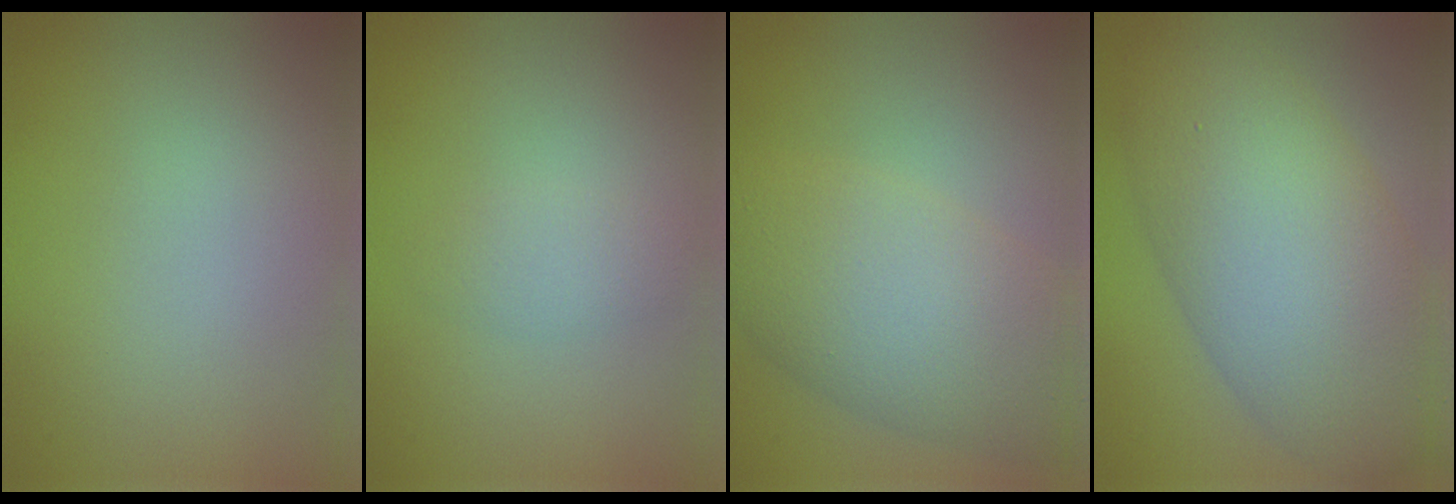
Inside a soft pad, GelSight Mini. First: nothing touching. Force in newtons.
{"total": 1.5, "press": 1.5, "slide": 0.0}
{"total": 7.8, "press": 7.8, "slide": 0.3}
{"total": 10.4, "press": 10.4, "slide": 0.2}